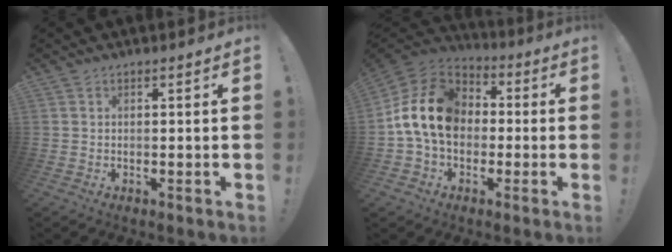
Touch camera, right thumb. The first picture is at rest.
{"total": 17.6, "force": [1.2, 12.9, 11.9], "torque": [-0.213, 0.017, 0.028]}